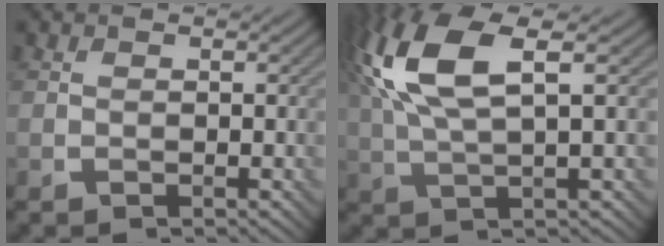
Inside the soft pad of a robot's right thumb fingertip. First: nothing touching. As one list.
[{"total": 11.4, "force": [3.8, 3.7, 10.1], "torque": [-0.242, 0.023, 0.075]}]